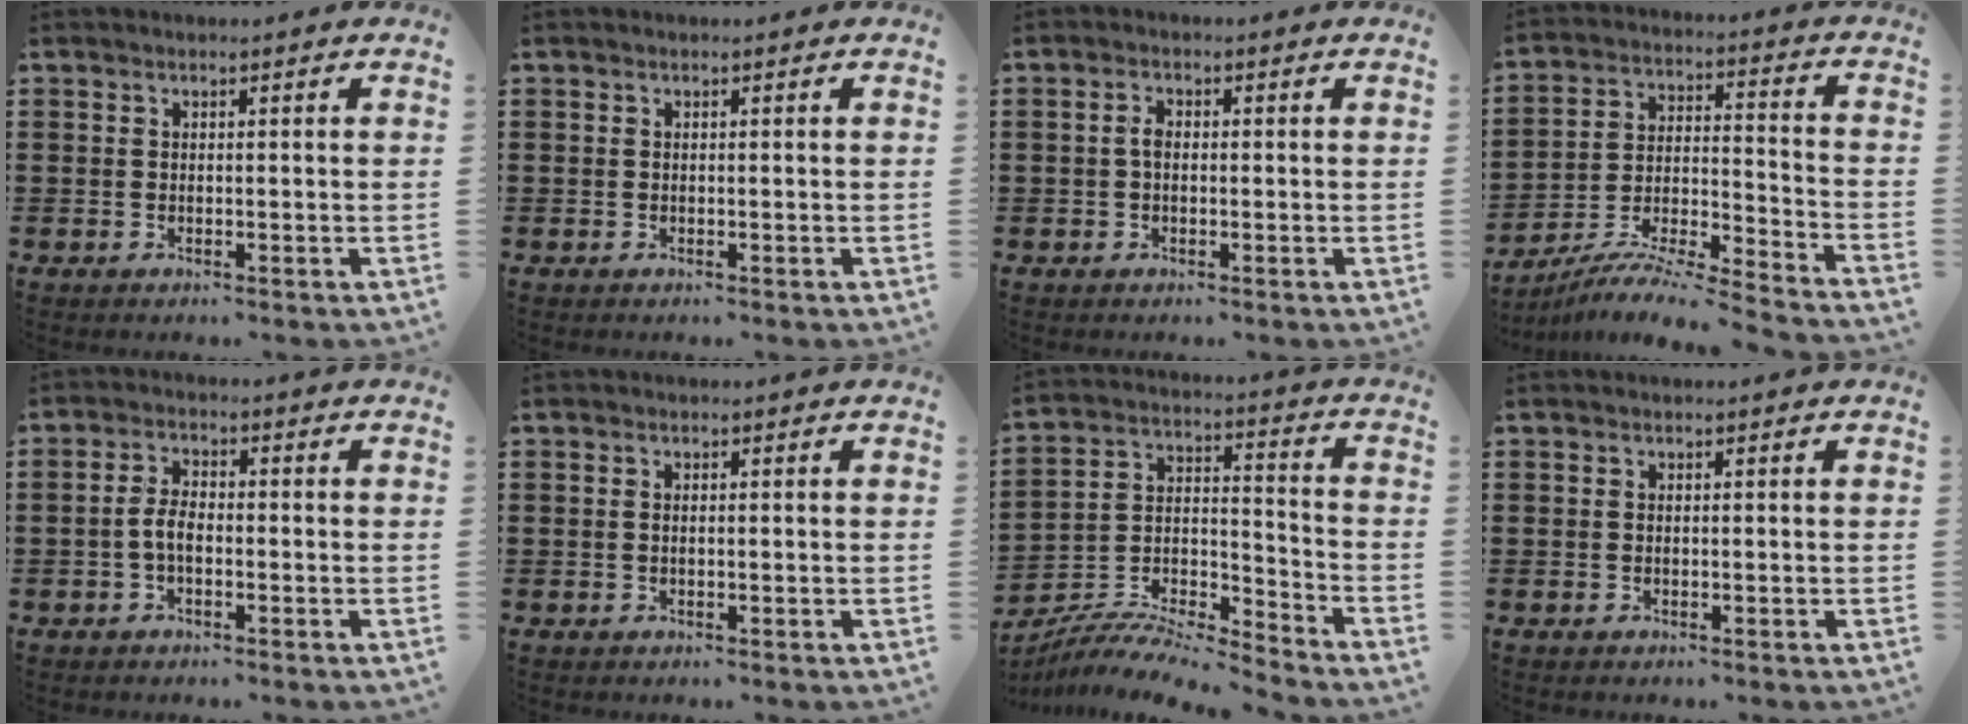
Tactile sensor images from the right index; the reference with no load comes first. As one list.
[{"total": 0.0}, {"total": 2.0, "force": [-0.1, 1.0, 1.7], "torque": [-0.032, 0.003, -0.002]}, {"total": 7.8, "force": [-7.4, -0.5, 2.5], "torque": [-0.047, -0.008, -0.152]}, {"total": 3.6, "force": [-0.9, 1.6, 3.0], "torque": [-0.078, -0.002, -0.024]}, {"total": 0.5, "force": [0.0, 0.2, 0.5], "torque": [-0.011, -0.001, 0.000]}, {"total": 7.6, "force": [-7.4, 0.3, 1.7], "torque": [-0.034, 0.000, -0.151]}, {"total": 0.0}]